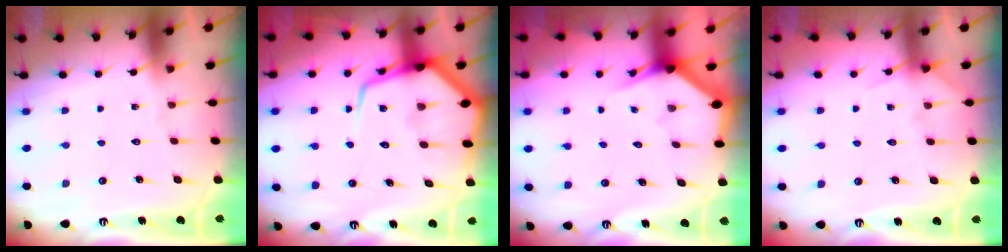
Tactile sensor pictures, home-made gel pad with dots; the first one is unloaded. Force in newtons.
{"total": 12.4, "press": 12.3, "slide": 1.3}
{"total": 2.6, "press": 2.6, "slide": 0.0}
{"total": 6.1, "press": 6.1, "slide": 0.7}